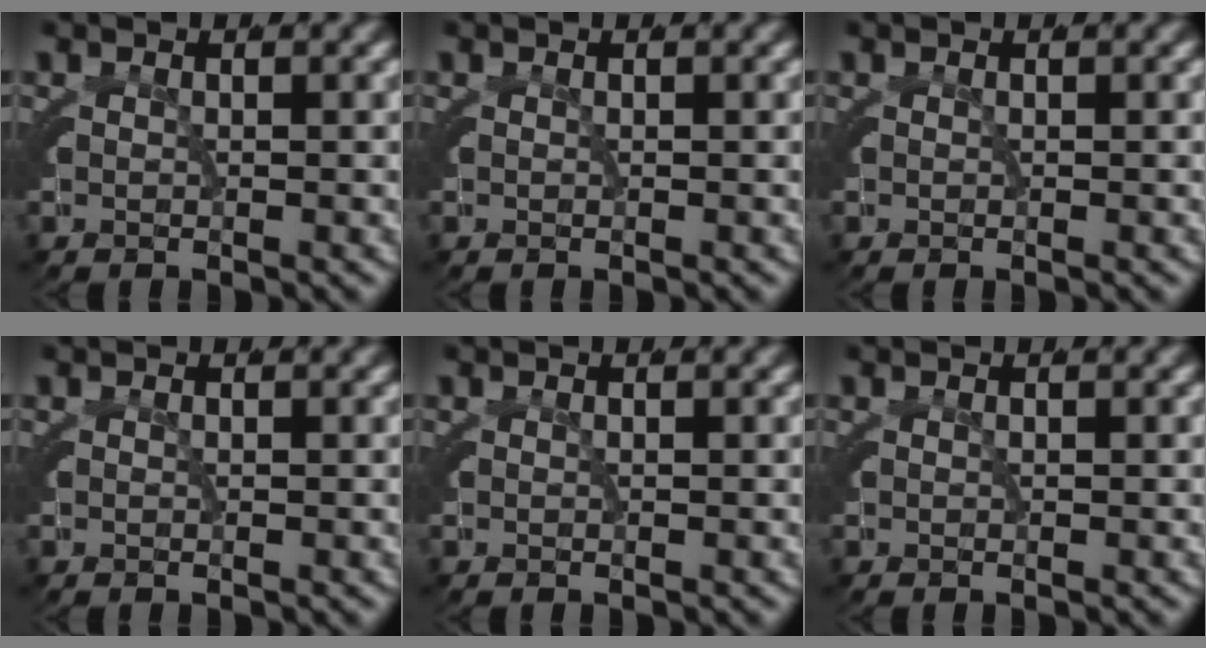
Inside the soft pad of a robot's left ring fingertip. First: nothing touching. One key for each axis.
{"total": 0.0}
{"total": 0.0}
{"total": 0.0}
{"total": 0.0}
{"total": 0.0}